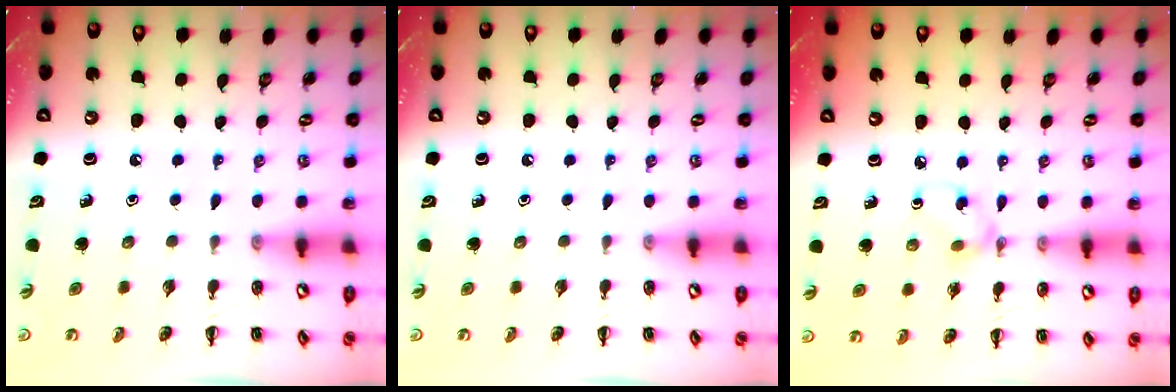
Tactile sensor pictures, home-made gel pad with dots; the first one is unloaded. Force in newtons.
{"total": 0.0}
{"total": 2.9, "press": 2.9, "slide": 0.3}